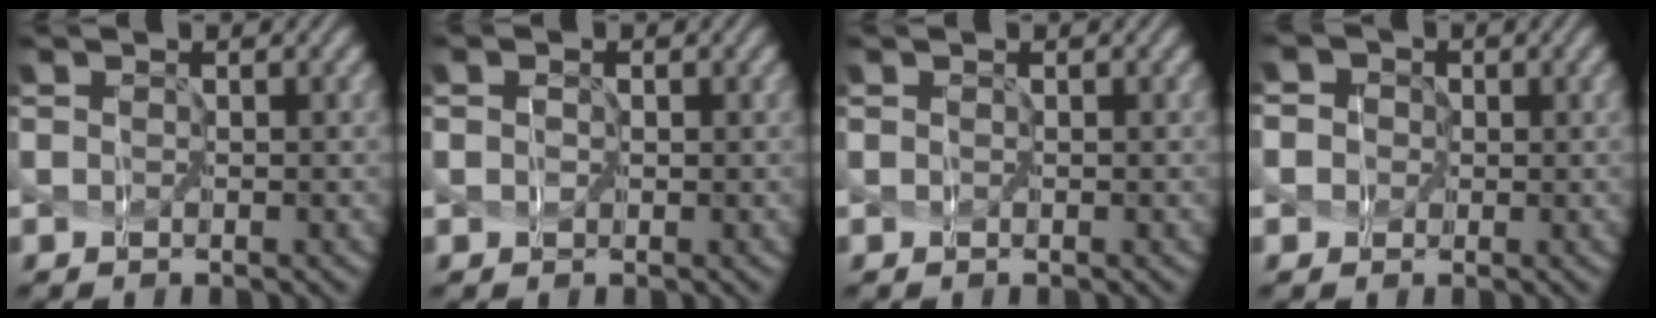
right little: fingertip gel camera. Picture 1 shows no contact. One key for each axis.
{"total": 0.7, "fx": 0.0, "fy": 0.5, "fz": 0.4, "tx": -0.010, "ty": 0.001, "tz": -0.001}
{"total": 0.0}
{"total": 3.8, "fx": -0.1, "fy": 3.7, "fz": 1.1, "tx": -0.031, "ty": 0.025, "tz": -0.022}